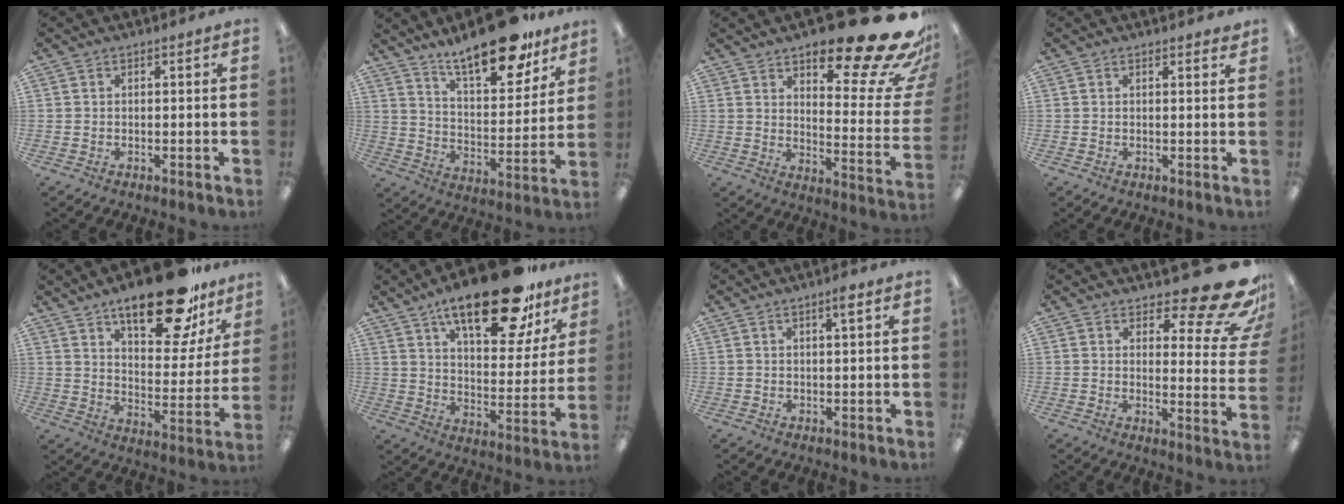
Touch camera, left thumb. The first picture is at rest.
{"total": 19.2, "force": [15.1, 6.1, 10.1], "torque": [-0.150, -0.099, 0.254]}
{"total": 22.8, "force": [15.6, 6.4, 15.3], "torque": [-0.187, -0.116, 0.245]}
{"total": 1.2, "force": [1.0, 0.2, 0.6], "torque": [0.003, -0.007, 0.014]}
{"total": 22.9, "force": [16.5, 8.2, 13.6], "torque": [-0.191, -0.101, 0.270]}
{"total": 24.3, "force": [17.0, 8.5, 15.1], "torque": [-0.225, -0.101, 0.280]}
{"total": 2.8, "force": [1.7, 0.4, 2.2], "torque": [-0.040, 0.000, 0.026]}
{"total": 16.5, "force": [11.1, 5.2, 11.1], "torque": [-0.135, -0.082, 0.182]}